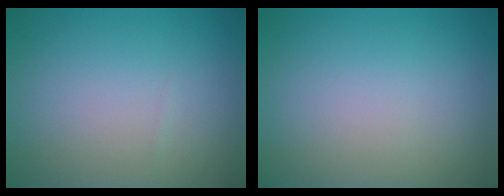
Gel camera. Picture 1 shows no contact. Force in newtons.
{"total": 0.0}